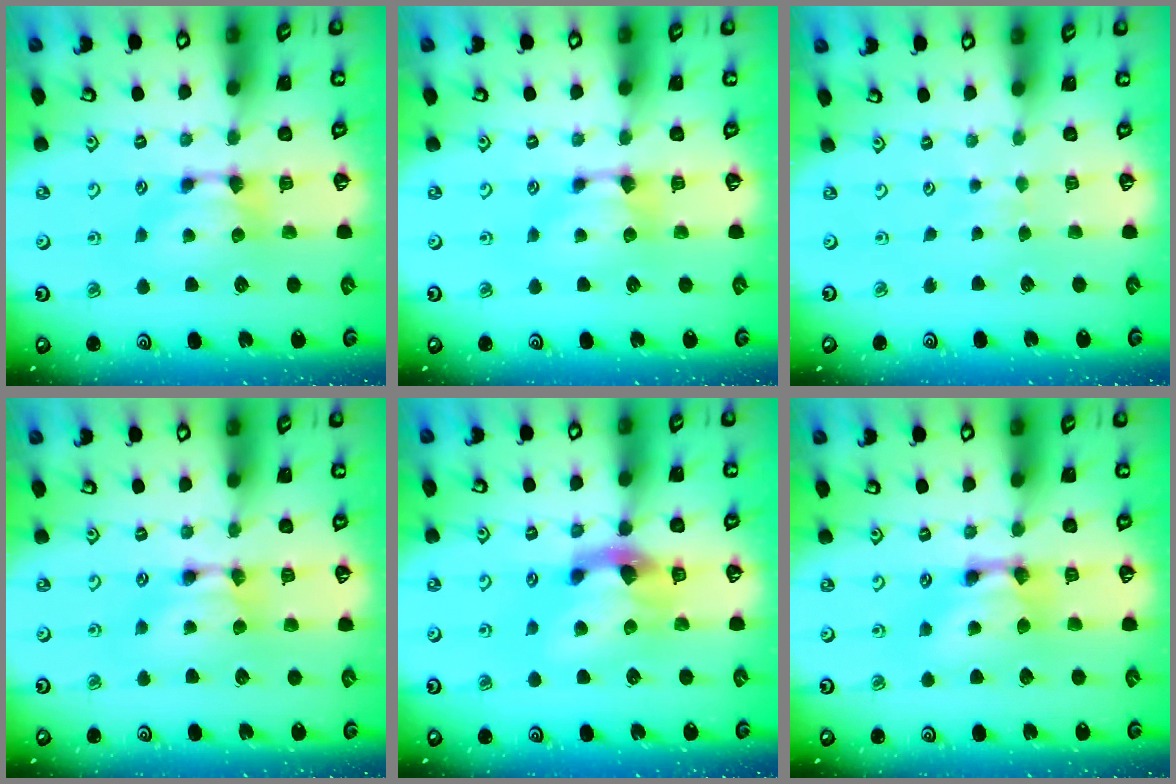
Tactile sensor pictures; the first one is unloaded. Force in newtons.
{"total": 0.0}
{"total": 3.8, "press": 3.8, "slide": 0.4}
{"total": 1.6, "press": 1.6, "slide": 0.2}
{"total": 4.1, "press": 3.8, "slide": 1.6}
{"total": 2.5, "press": 2.5, "slide": 0.2}